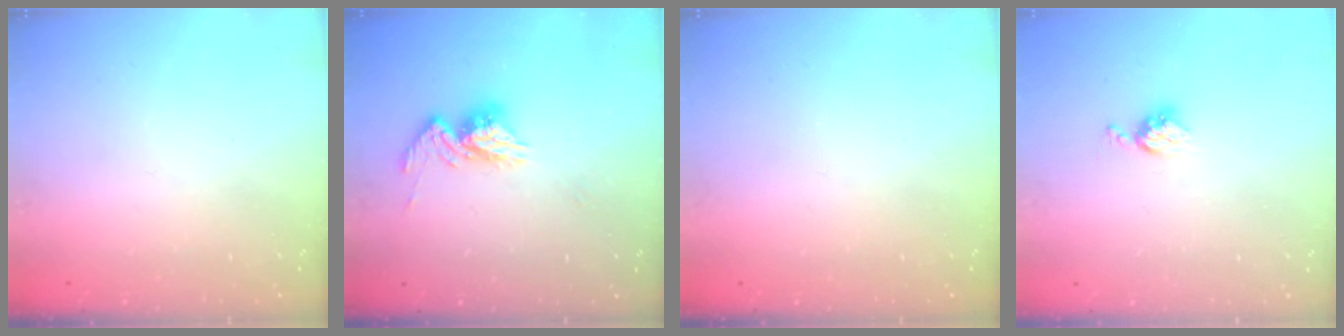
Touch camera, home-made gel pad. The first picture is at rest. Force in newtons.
{"total": 11.5, "press": 11.4, "slide": 0.8}
{"total": 0.0}
{"total": 4.2, "press": 4.2, "slide": 0.5}